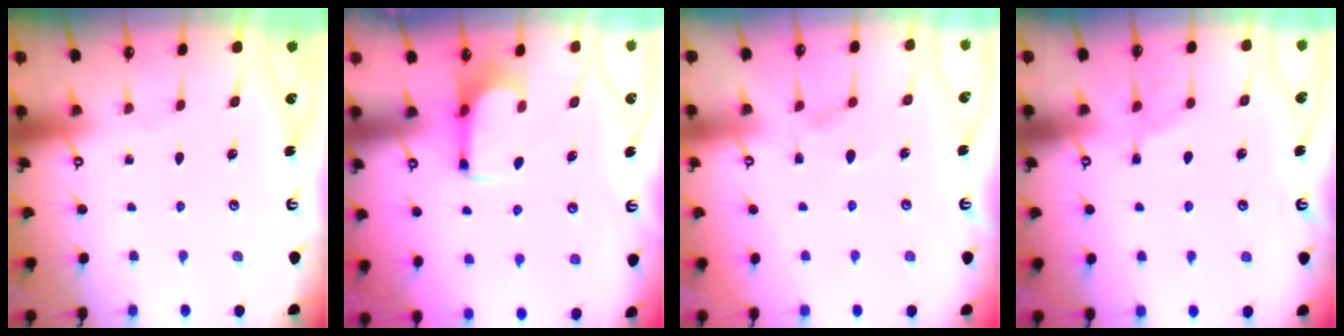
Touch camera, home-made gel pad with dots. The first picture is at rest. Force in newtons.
{"total": 1.6, "press": 1.5, "slide": 0.4}
{"total": 1.0, "press": 0.2, "slide": 0.9}
{"total": 5.5, "press": 5.5, "slide": 0.8}